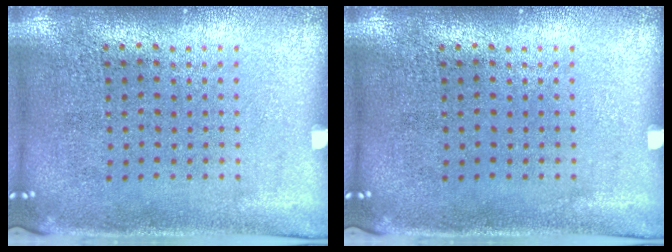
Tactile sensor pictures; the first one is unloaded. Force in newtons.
{"total": 0.0}